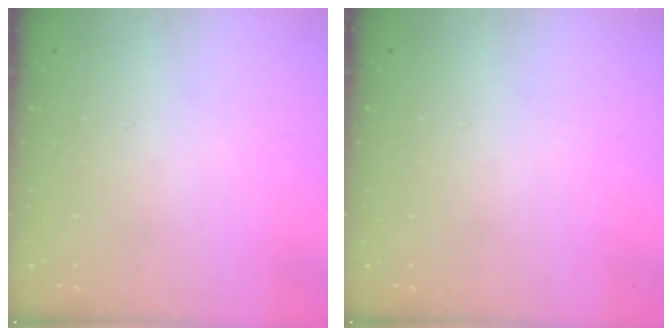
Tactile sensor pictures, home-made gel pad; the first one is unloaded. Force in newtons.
{"total": 0.0}